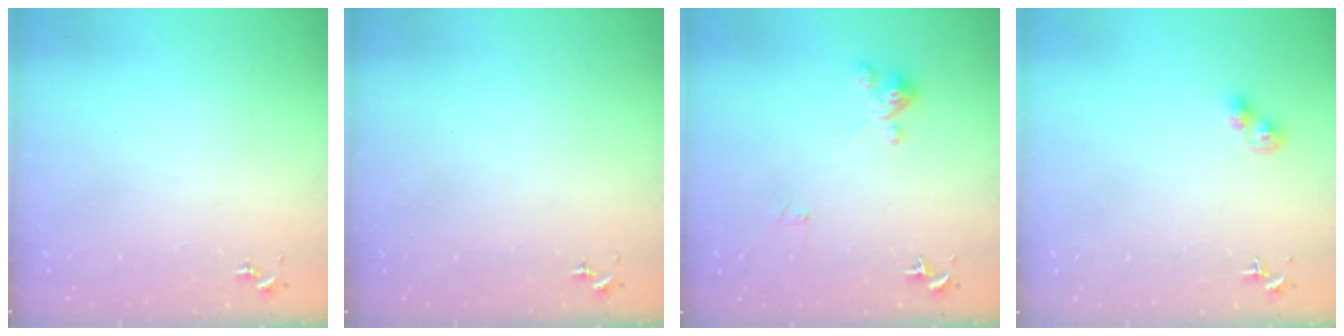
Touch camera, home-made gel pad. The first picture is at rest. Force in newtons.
{"total": 0.0}
{"total": 0.0}
{"total": 5.0, "press": 4.9, "slide": 0.4}